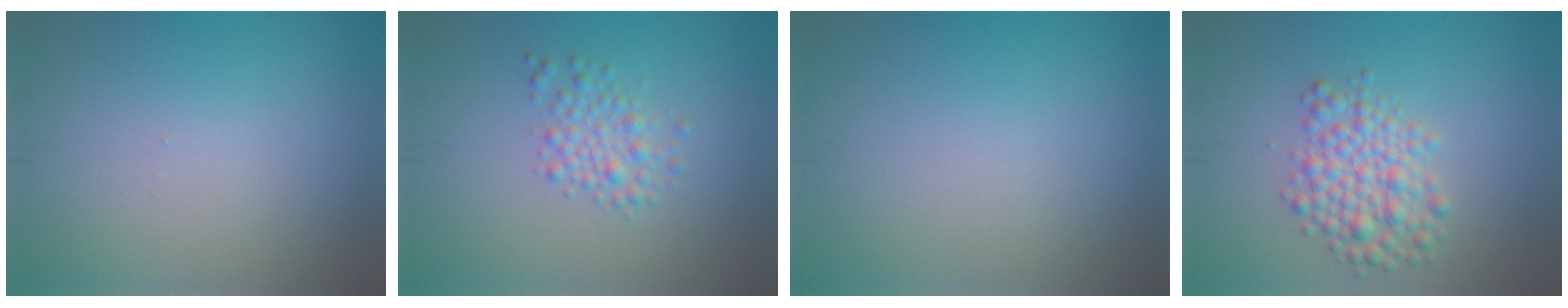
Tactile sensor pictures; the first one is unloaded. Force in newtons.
{"total": 2.4, "press": 2.4, "slide": 0.1}
{"total": 0.0}
{"total": 4.4, "press": 4.3, "slide": 0.2}